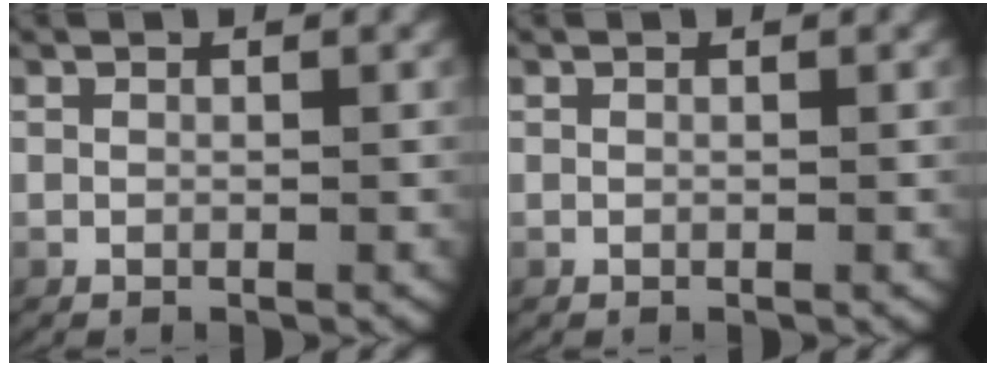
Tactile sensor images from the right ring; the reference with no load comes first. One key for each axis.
{"total": 0.0}